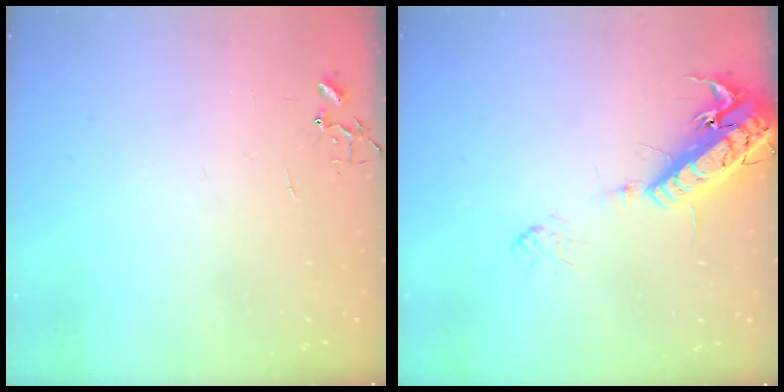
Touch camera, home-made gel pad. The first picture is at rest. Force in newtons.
{"total": 16.4, "press": 15.9, "slide": 3.8}